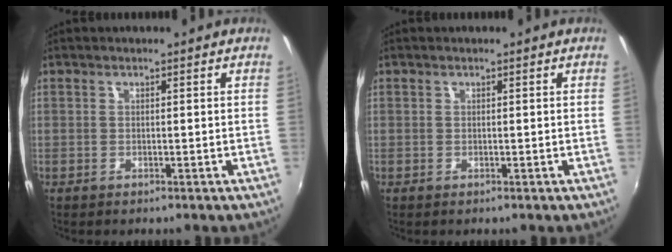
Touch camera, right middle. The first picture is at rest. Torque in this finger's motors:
{"motor_torque": [-0.04, -0.02, 0.00, 0.00]}